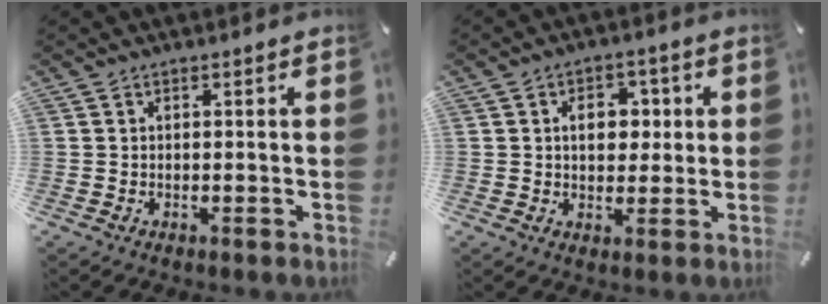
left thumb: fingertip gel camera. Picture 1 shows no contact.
{"total": 7.3, "force": [1.1, 5.5, 4.7], "torque": [-0.054, -0.004, 0.009]}